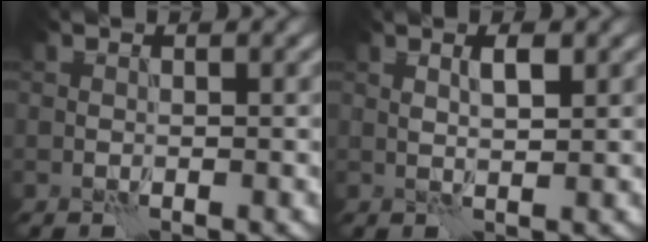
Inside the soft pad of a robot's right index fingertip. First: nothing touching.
{"total": 1.7, "force": [0.8, 0.4, 1.5], "torque": [-0.028, 0.000, 0.013]}